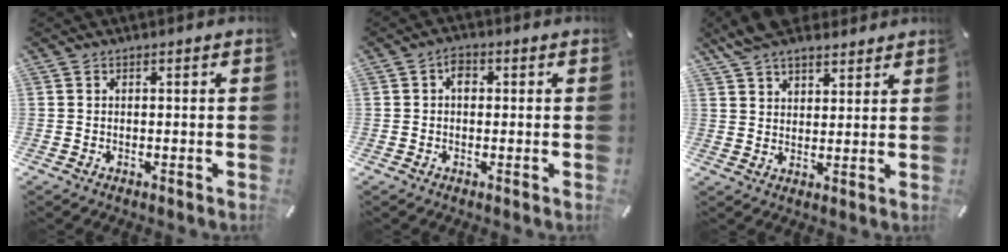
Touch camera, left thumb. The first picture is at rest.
{"total": 2.6, "force": [0.3, 1.9, 1.8], "torque": [-0.029, 0.005, 0.002]}
{"total": 7.7, "force": [6.1, 3.9, 2.4], "torque": [-0.053, -0.025, 0.112]}